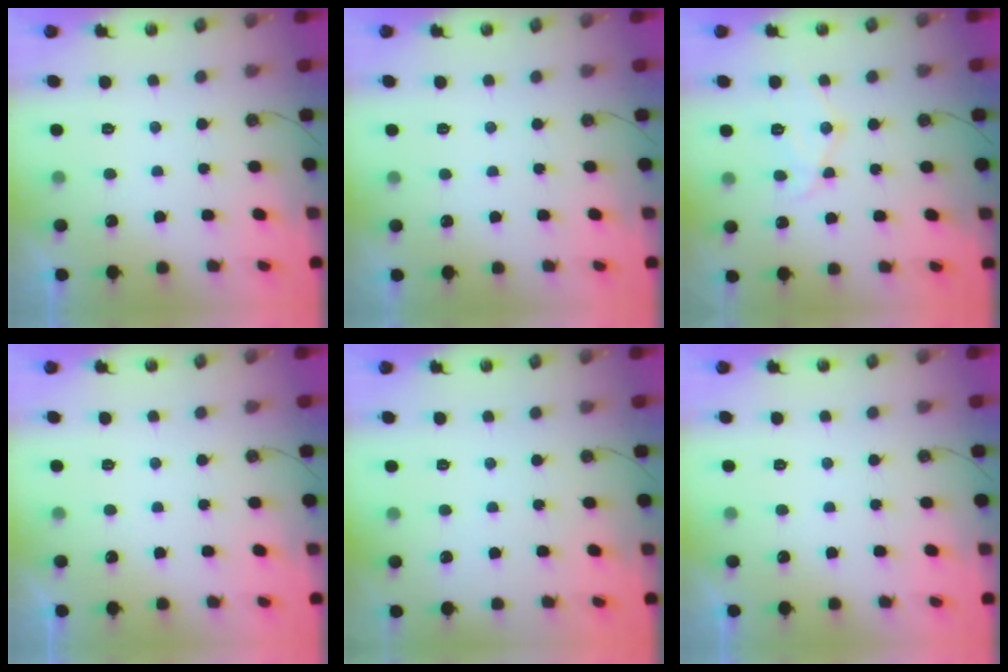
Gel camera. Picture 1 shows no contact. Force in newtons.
{"total": 2.0, "press": 2.0, "slide": 0.4}
{"total": 11.4, "press": 11.3, "slide": 1.0}
{"total": 0.0}
{"total": 2.5, "press": 2.5, "slide": 0.3}
{"total": 0.0}